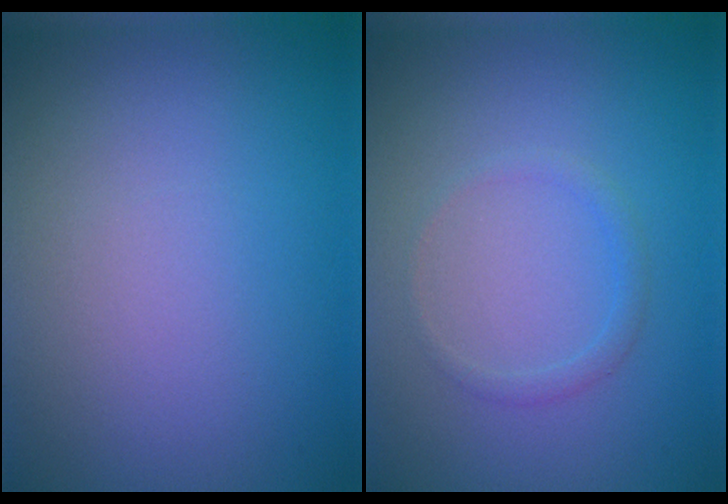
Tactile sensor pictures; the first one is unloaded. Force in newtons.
{"total": 1.1, "press": 1.1, "slide": 0.1}